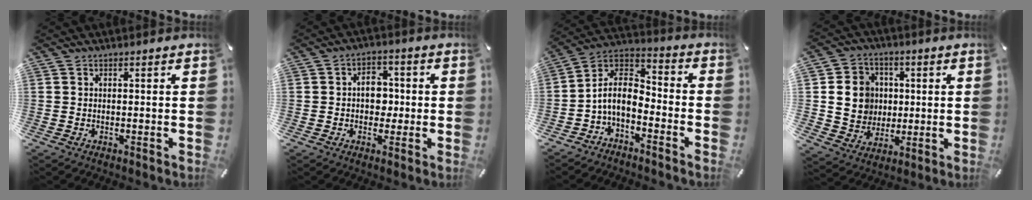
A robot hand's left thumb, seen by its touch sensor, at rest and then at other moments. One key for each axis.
{"total": 6.6, "fx": -0.3, "fy": 5.1, "fz": 4.2, "tx": -0.051, "ty": 0.004, "tz": -0.011}
{"total": 8.5, "fx": -4.0, "fy": 5.3, "fz": 5.3, "tx": -0.124, "ty": 0.008, "tz": -0.082}
{"total": 11.4, "fx": 1.0, "fy": 10.5, "fz": 4.3, "tx": -0.070, "ty": 0.006, "tz": 0.025}